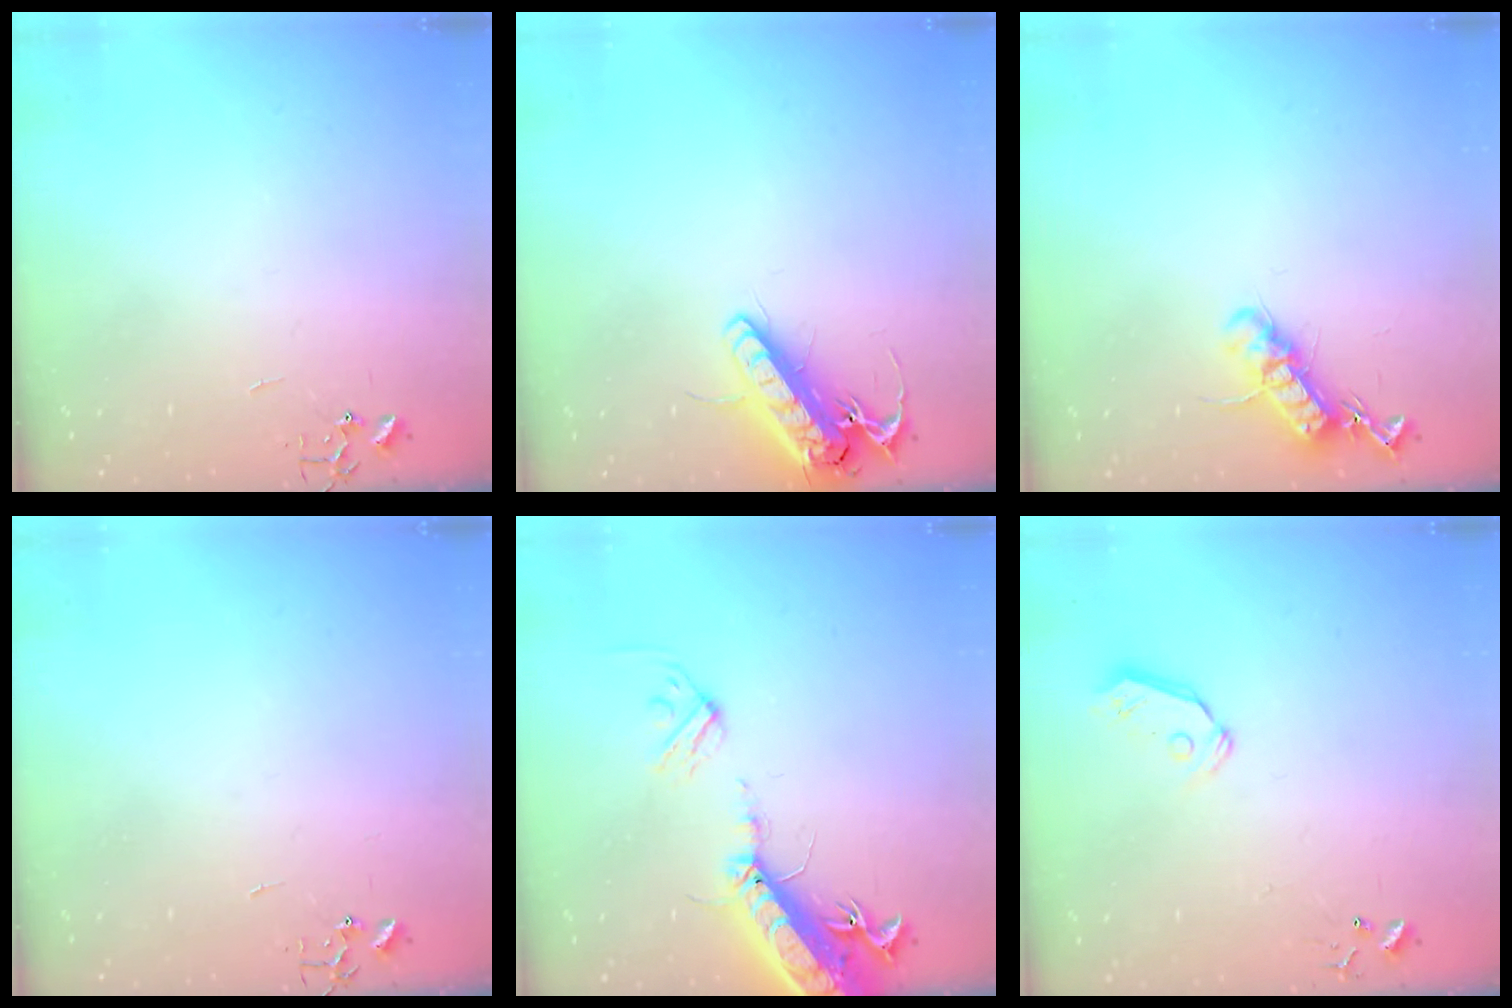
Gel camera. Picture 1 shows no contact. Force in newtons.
{"total": 15.3, "press": 15.1, "slide": 2.6}
{"total": 13.1, "press": 13.1, "slide": 0.2}
{"total": 0.0}
{"total": 17.8, "press": 17.4, "slide": 4.0}
{"total": 7.3, "press": 7.2, "slide": 0.8}